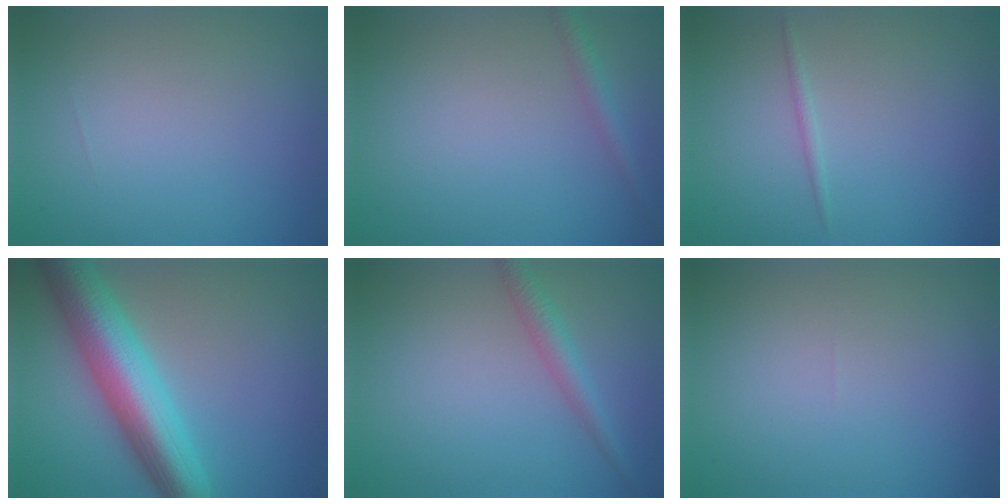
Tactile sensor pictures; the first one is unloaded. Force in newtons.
{"total": 1.6, "press": 1.6, "slide": 0.1}
{"total": 0.7, "press": 0.7, "slide": 0.0}
{"total": 9.4, "press": 9.4, "slide": 0.3}
{"total": 2.2, "press": 2.2, "slide": 0.1}
{"total": 0.0}